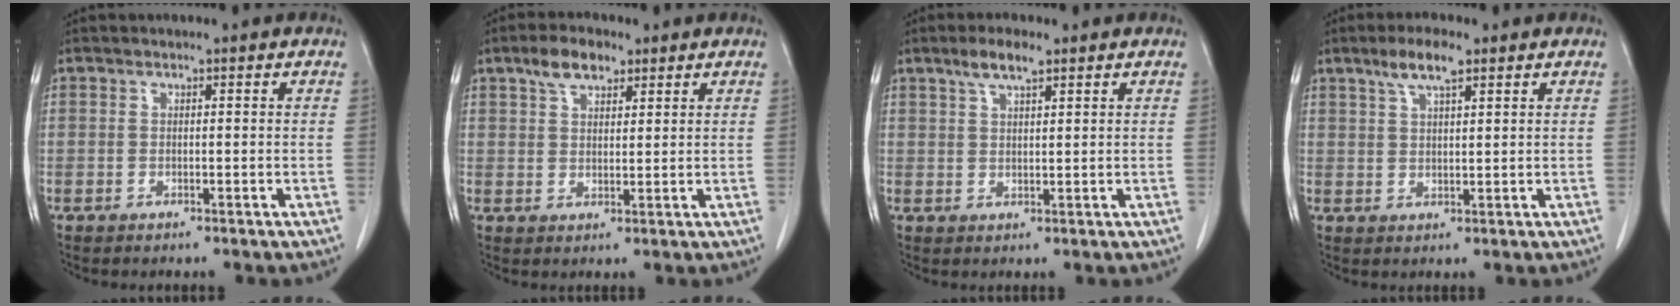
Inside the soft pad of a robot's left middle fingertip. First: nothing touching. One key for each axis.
{"total": 5.1, "fx": 3.3, "fy": 2.3, "fz": 3.0, "tx": -0.061, "ty": 0.012, "tz": 0.063}
{"total": 3.9, "fx": 2.7, "fy": 0.9, "fz": 2.7, "tx": -0.059, "ty": 0.007, "tz": 0.052}
{"total": 4.9, "fx": 3.2, "fy": 1.0, "fz": 3.6, "tx": -0.075, "ty": 0.007, "tz": 0.059}